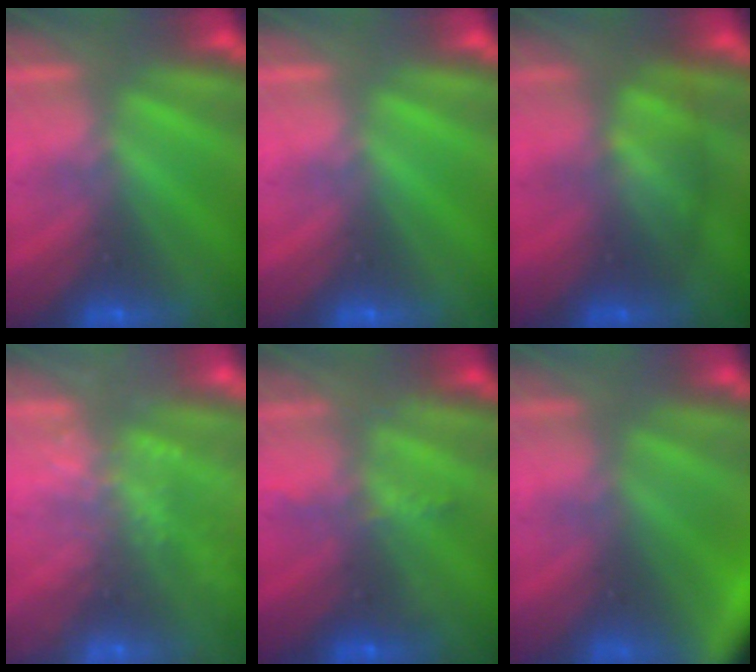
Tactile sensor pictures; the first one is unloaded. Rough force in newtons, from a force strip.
{"total": 0.0}
{"total": 2.3}
{"total": 9.1}
{"total": 2.3}
{"total": 5.6}